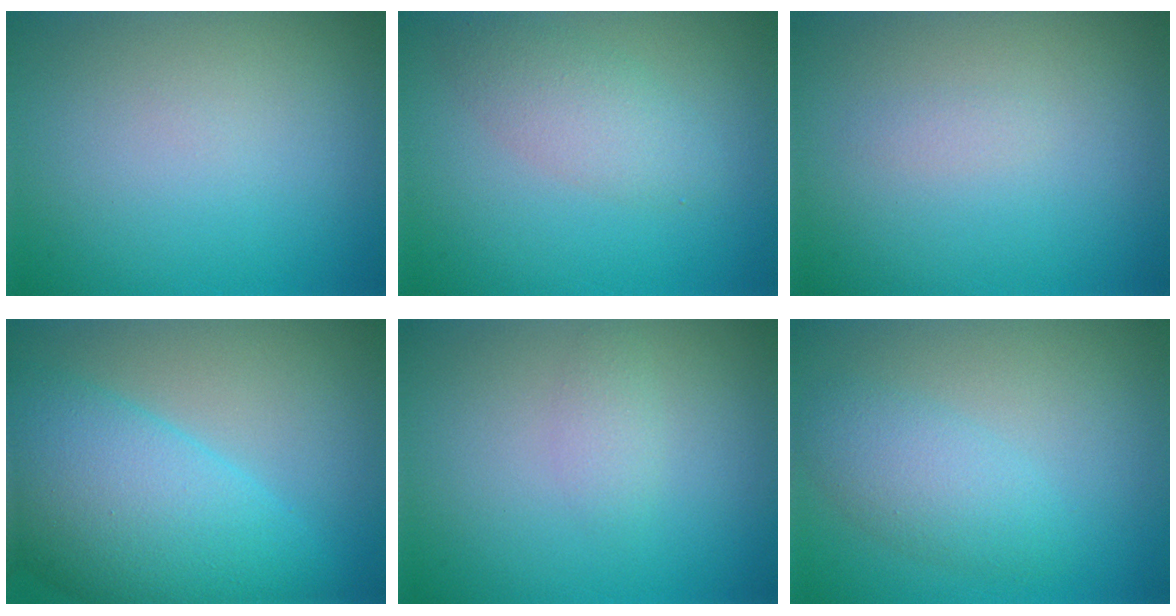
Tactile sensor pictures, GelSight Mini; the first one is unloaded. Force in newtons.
{"total": 2.8, "press": 2.8, "slide": 0.0}
{"total": 0.6, "press": 0.6, "slide": 0.0}
{"total": 10.9, "press": 10.9, "slide": 0.3}
{"total": 1.2, "press": 1.2, "slide": 0.0}
{"total": 3.1, "press": 3.1, "slide": 0.2}